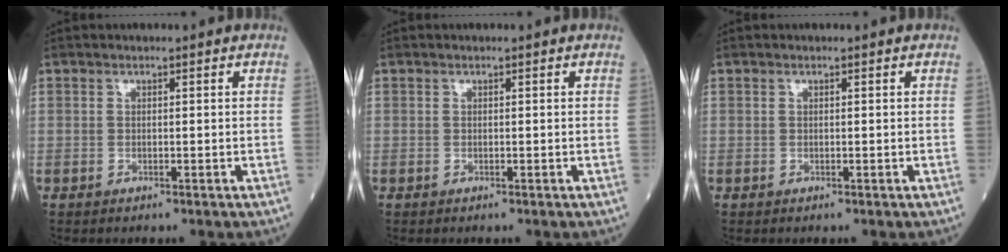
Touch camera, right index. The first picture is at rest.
{"total": 0.0}
{"total": 0.0}